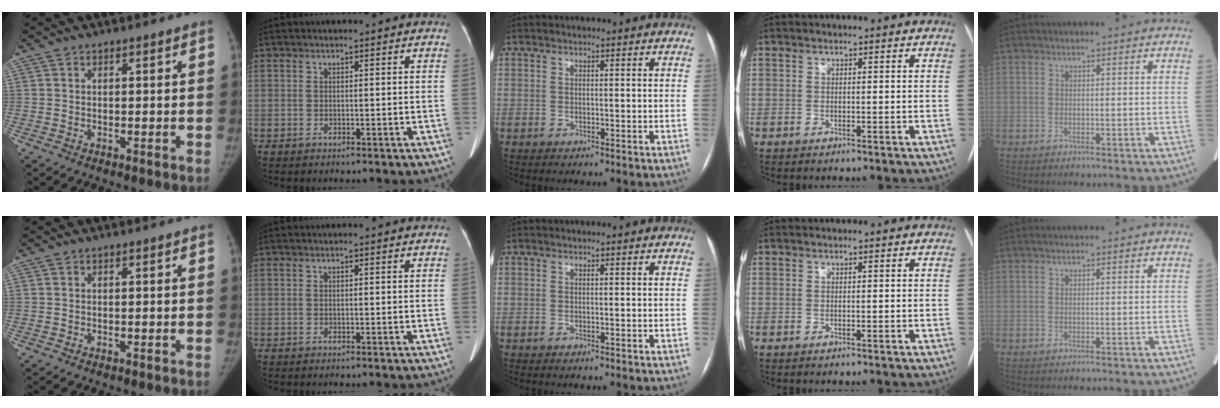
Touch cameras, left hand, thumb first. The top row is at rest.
{}